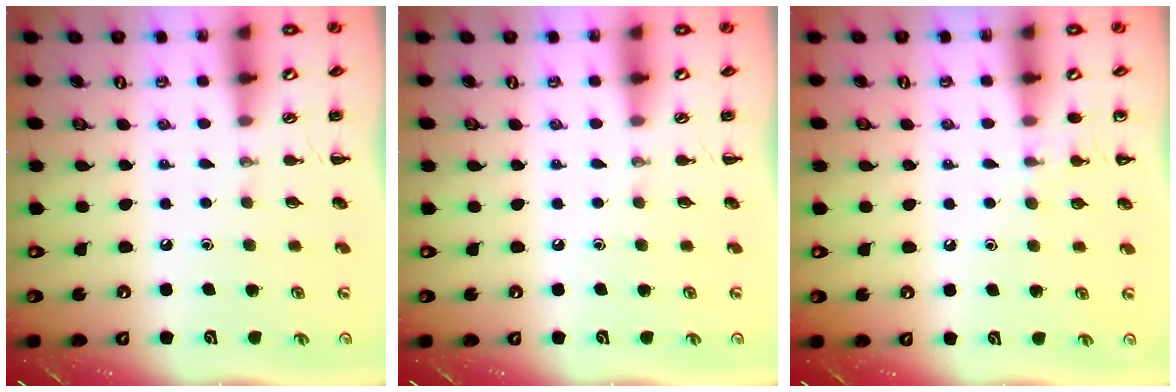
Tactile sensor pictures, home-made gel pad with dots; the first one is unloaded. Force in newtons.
{"total": 0.0}
{"total": 6.0, "press": 5.8, "slide": 1.7}